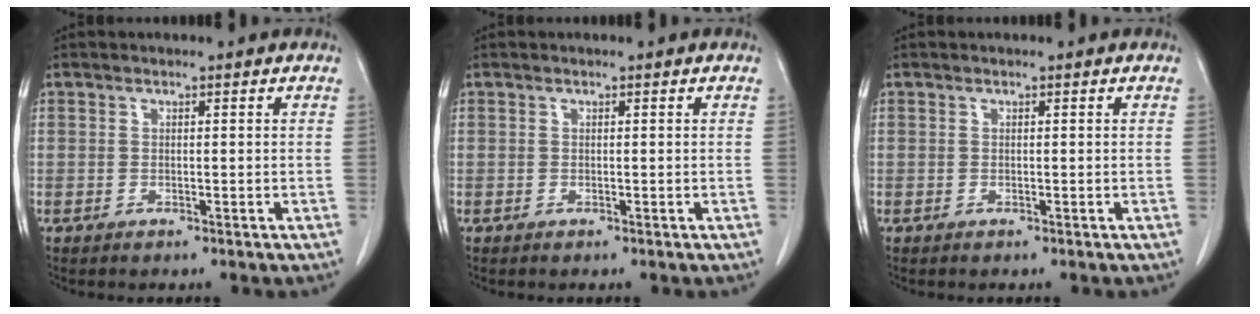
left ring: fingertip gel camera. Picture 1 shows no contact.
{"total": 0.0}
{"total": 0.0}